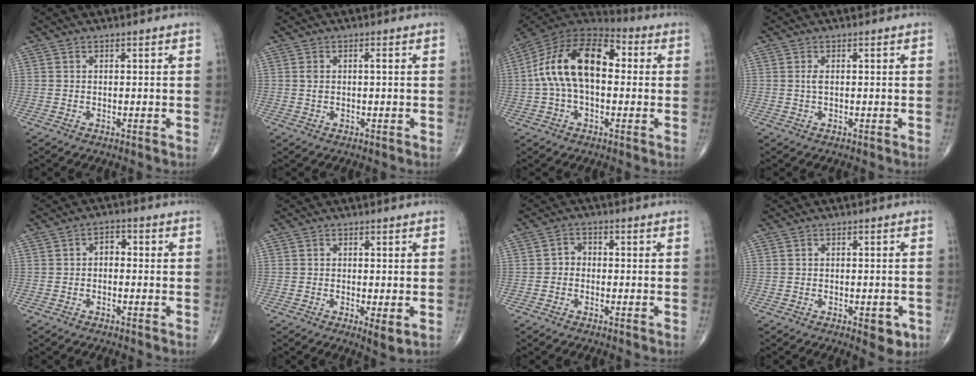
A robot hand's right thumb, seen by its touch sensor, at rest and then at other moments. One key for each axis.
{"total": 1.7, "fx": 0.2, "fy": 0.7, "fz": 1.5, "tx": -0.036, "ty": 0.007, "tz": 0.006}
{"total": 17.8, "fx": 1.4, "fy": 10.1, "fz": 14.6, "tx": -0.260, "ty": 0.045, "tz": 0.014}
{"total": 1.0, "fx": 0.1, "fy": 0.3, "fz": 0.9, "tx": -0.024, "ty": -0.002, "tz": 0.002}
{"total": 2.7, "fx": -0.1, "fy": 1.9, "fz": 2.0, "tx": -0.012, "ty": 0.012, "tz": -0.013}
{"total": 3.0, "fx": -0.6, "fy": 0.8, "fz": 2.8, "tx": -0.051, "ty": -0.013, "tz": -0.012}
{"total": 2.3, "fx": -0.6, "fy": 1.9, "fz": 1.1, "tx": -0.004, "ty": 0.010, "tz": -0.020}
{"total": 4.2, "fx": -1.7, "fy": 2.0, "fz": 3.3, "tx": -0.025, "ty": -0.001, "tz": -0.017}